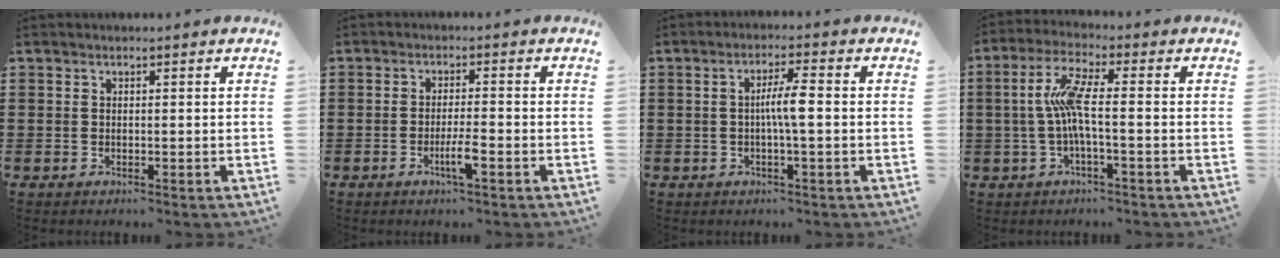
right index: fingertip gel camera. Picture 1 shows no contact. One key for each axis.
{"total": 3.6, "fx": -1.8, "fy": 0.3, "fz": 3.2, "tx": -0.061, "ty": -0.006, "tz": -0.033}
{"total": 4.3, "fx": -0.4, "fy": 0.0, "fz": 4.2, "tx": -0.075, "ty": -0.003, "tz": -0.010}
{"total": 7.1, "fx": -0.8, "fy": 0.9, "fz": 7.0, "tx": -0.157, "ty": -0.010, "tz": -0.026}